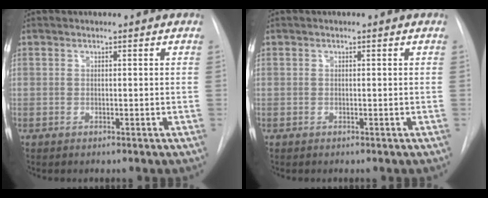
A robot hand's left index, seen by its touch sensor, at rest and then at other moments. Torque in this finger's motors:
{"motor_torque": [0.00, 0.00, 0.00, 0.00]}